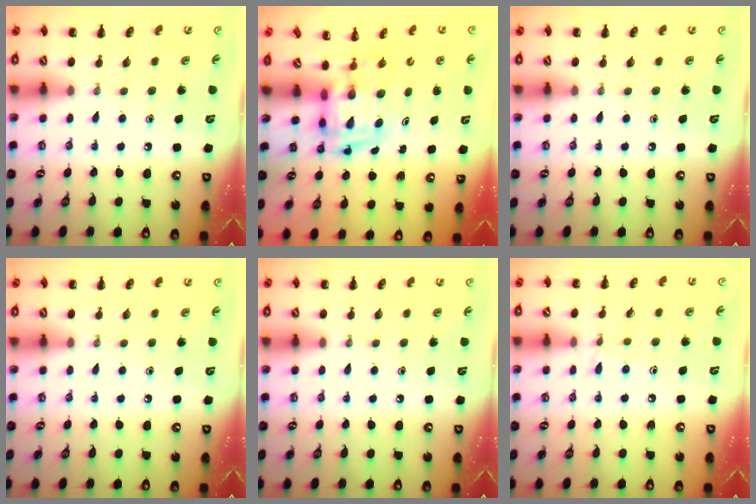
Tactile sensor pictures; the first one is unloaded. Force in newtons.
{"total": 2.7, "press": 2.7, "slide": 0.5}
{"total": 0.0}
{"total": 0.0}
{"total": 0.0}
{"total": 5.2, "press": 4.8, "slide": 2.0}